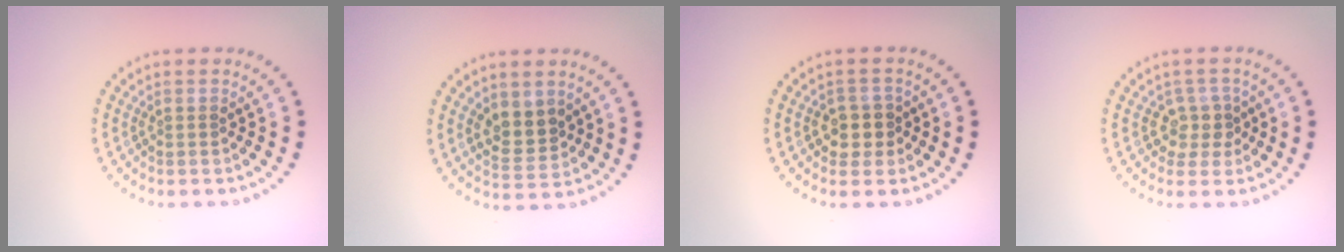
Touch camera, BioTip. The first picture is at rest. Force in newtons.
{"total": 2.8, "press": 2.6, "slide": 1.1}
{"total": 2.5, "press": 2.3, "slide": 0.9}
{"total": 2.2, "press": 1.9, "slide": 1.1}